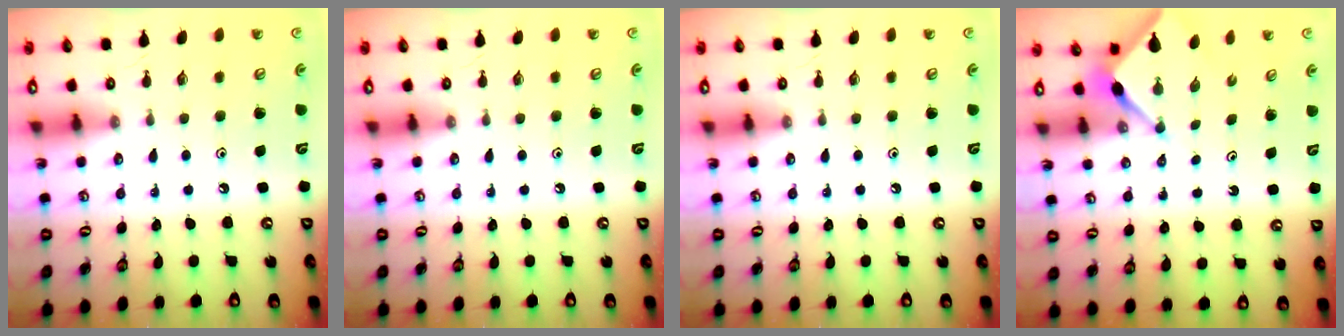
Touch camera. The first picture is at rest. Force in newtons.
{"total": 0.0}
{"total": 0.0}
{"total": 3.1, "press": 3.1, "slide": 0.3}